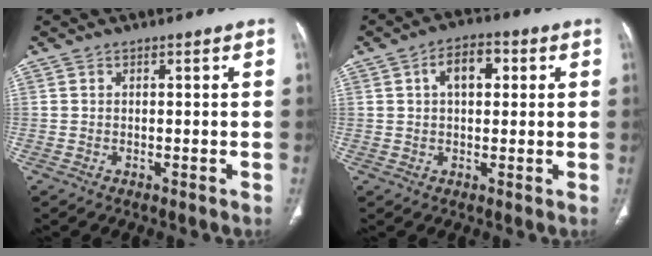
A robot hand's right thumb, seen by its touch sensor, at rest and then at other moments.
{"total": 6.9, "force": [1.9, 4.0, 5.3], "torque": [-0.073, 0.012, 0.025]}